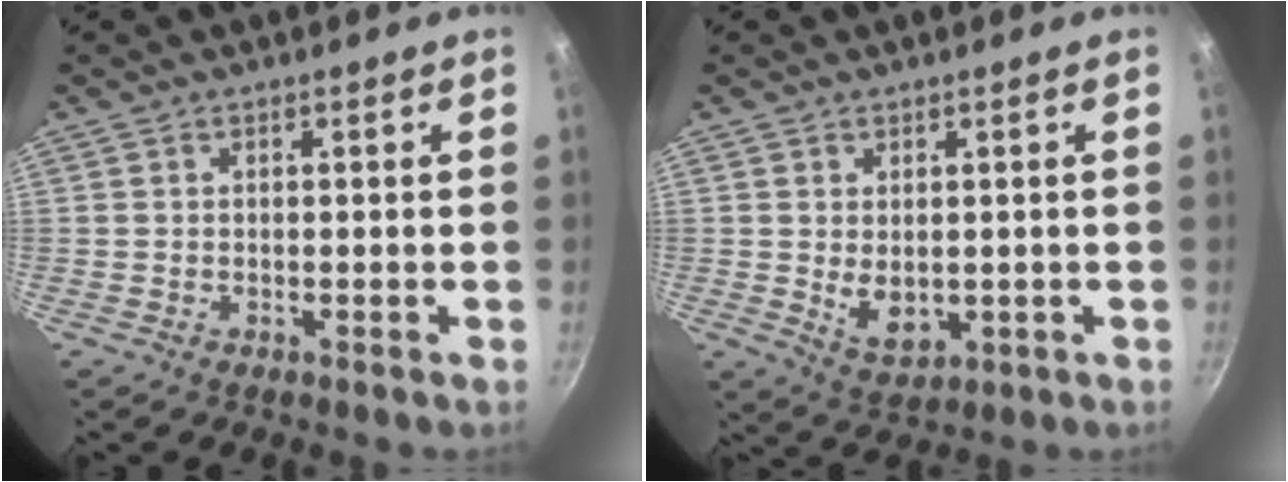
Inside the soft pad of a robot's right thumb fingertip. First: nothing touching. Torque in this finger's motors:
{"motor_torque": [-0.43, 0.51, -0.23, 0.19, 0.14]}